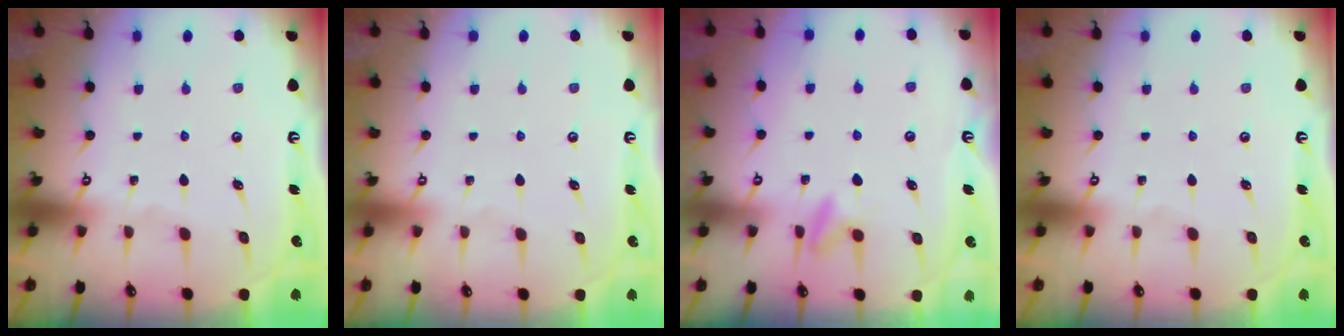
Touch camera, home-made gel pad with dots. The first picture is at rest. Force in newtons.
{"total": 4.0, "press": 4.0, "slide": 0.1}
{"total": 5.4, "press": 5.1, "slide": 1.7}
{"total": 0.0}